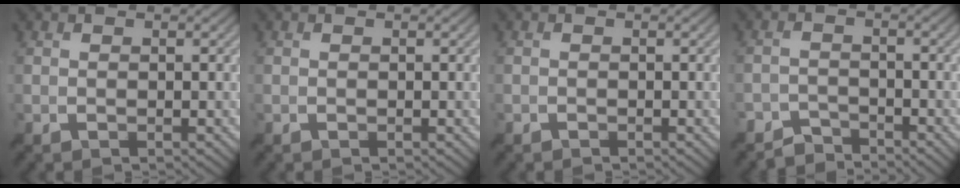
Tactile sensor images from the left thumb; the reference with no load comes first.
{"total": 0.0}
{"total": 0.5, "force": [-0.5, 0.2, -0.1], "torque": [0.004, -0.004, -0.009]}
{"total": 3.2, "force": [-3.0, 0.9, 0.0], "torque": [0.012, 0.002, -0.061]}